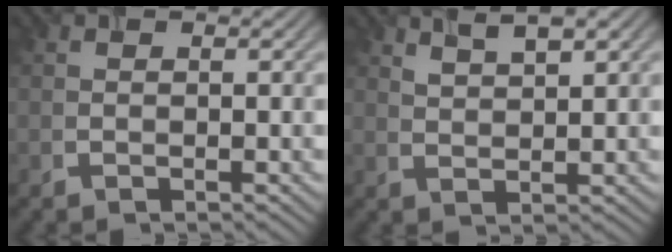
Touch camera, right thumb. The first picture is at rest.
{"total": 3.2, "force": [2.1, 0.9, 2.2], "torque": [-0.046, 0.002, 0.047]}